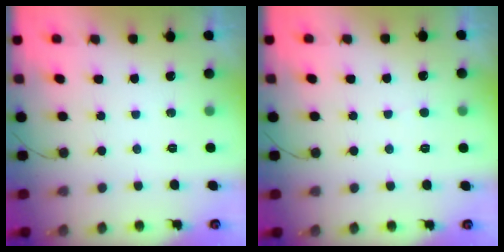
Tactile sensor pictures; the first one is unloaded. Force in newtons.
{"total": 3.7, "press": 3.7, "slide": 0.4}